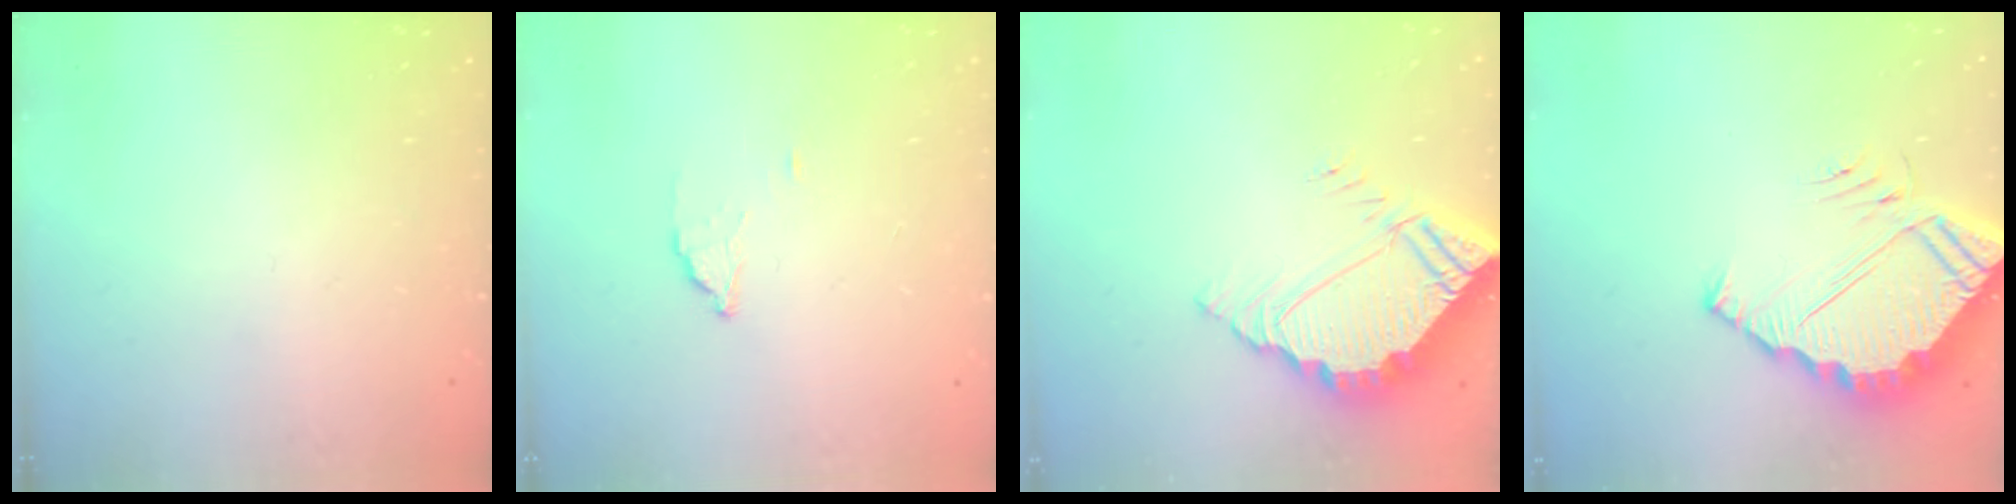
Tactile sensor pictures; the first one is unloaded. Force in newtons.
{"total": 1.8, "press": 1.8, "slide": 0.1}
{"total": 6.5, "press": 6.4, "slide": 0.4}
{"total": 7.1, "press": 7.1, "slide": 0.5}